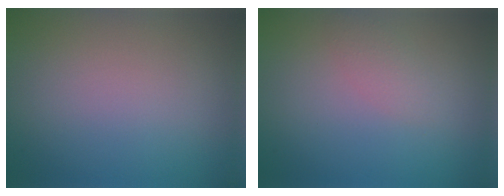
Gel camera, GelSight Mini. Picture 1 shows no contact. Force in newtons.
{"total": 1.5, "press": 1.5, "slide": 0.0}